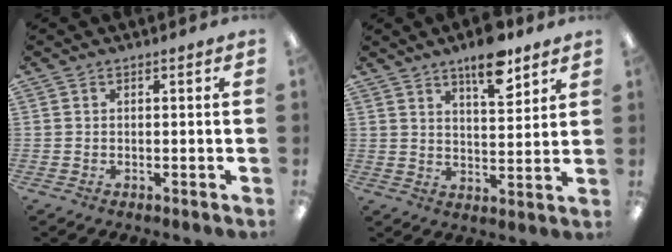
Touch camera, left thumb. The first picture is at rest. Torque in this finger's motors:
{"motor_torque": [0.48, 0.06, 0.71, -0.77, 0.06]}